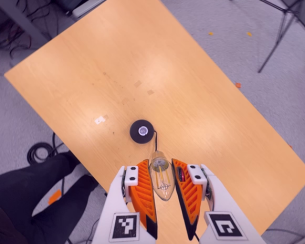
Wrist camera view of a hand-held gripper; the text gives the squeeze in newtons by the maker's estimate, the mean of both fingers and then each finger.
{"total": 13.7, "left": 15.2, "right": 12.3}